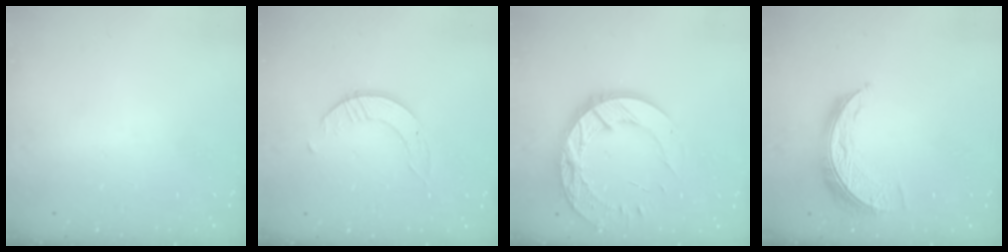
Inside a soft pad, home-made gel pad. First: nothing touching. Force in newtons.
{"total": 1.6, "press": 1.6, "slide": 0.2}
{"total": 20.4, "press": 20.3, "slide": 1.7}
{"total": 8.4, "press": 8.4, "slide": 0.2}